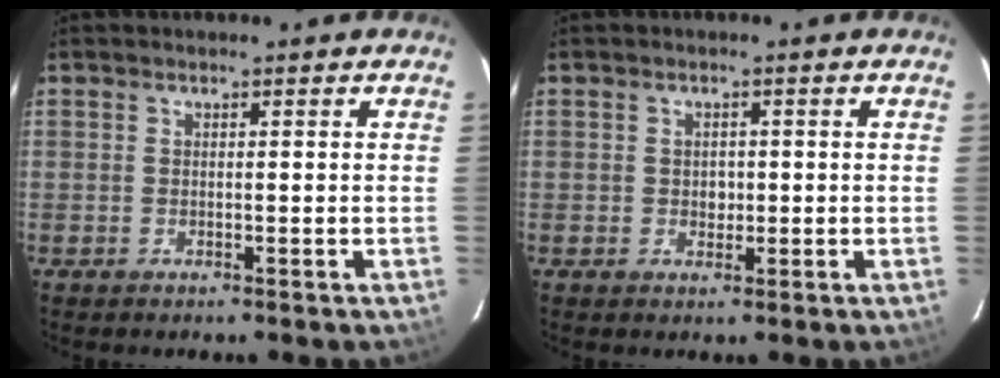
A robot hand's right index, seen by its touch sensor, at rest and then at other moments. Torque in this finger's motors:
{"motor_torque": [0.09, 0.05, 0.04, 0.02]}